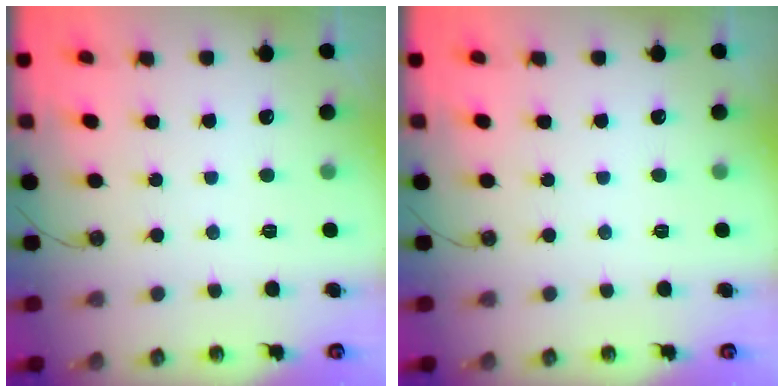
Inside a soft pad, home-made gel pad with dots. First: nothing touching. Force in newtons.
{"total": 0.0}